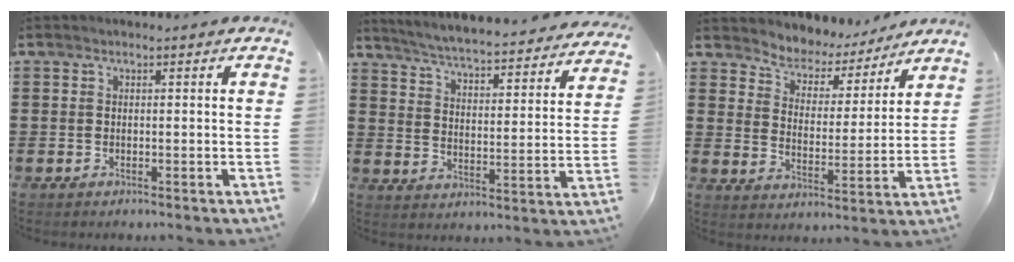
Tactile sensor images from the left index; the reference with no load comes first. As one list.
[{"total": 4.5, "force": [4.3, -0.5, 1.0], "torque": [-0.044, -0.039, 0.068]}, {"total": 4.6, "force": [4.4, 1.1, -0.6], "torque": [-0.021, -0.036, 0.073]}]